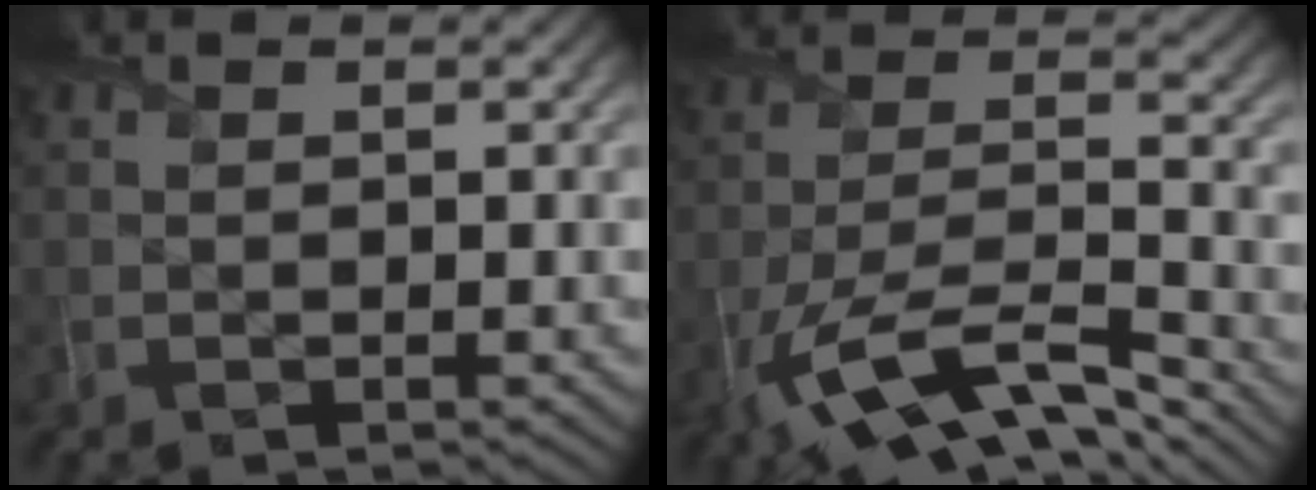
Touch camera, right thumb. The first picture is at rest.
{"total": 13.7, "force": [-9.0, 4.5, 9.3], "torque": [-0.195, -0.017, -0.175]}